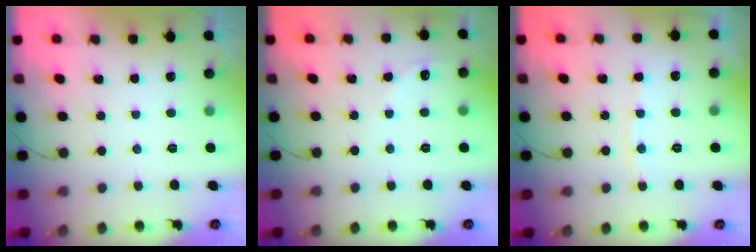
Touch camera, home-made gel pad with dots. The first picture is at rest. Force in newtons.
{"total": 3.7, "press": 3.7, "slide": 0.5}
{"total": 4.2, "press": 4.2, "slide": 0.7}